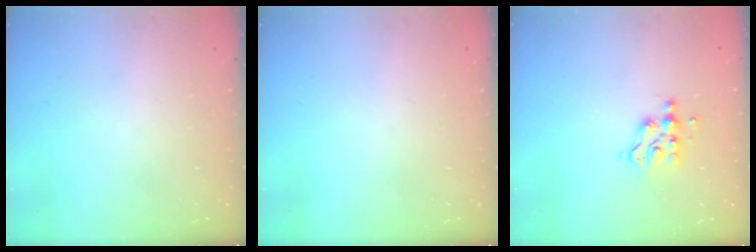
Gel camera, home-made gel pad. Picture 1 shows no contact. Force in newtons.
{"total": 0.0}
{"total": 6.1, "press": 6.1, "slide": 0.6}